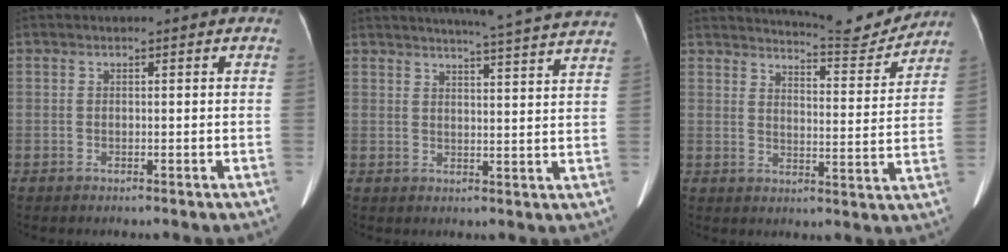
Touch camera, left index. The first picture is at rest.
{"total": 18.5, "force": [17.4, -0.9, 6.5], "torque": [-0.098, -0.043, 0.202]}
{"total": 11.2, "force": [11.0, 0.4, 2.1], "torque": [-0.035, -0.026, 0.143]}